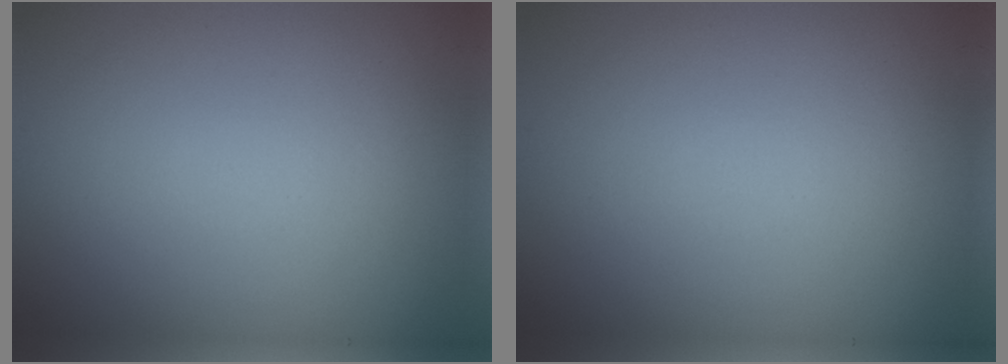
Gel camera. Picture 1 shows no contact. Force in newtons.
{"total": 0.0}